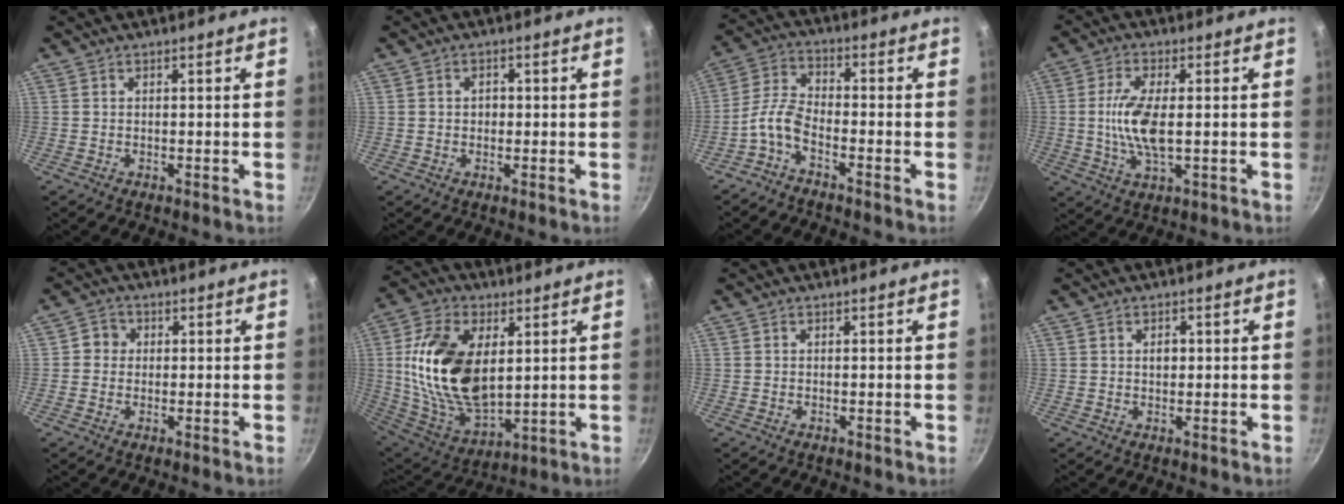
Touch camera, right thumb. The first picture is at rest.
{"total": 2.0, "force": [0.0, 1.7, 1.1], "torque": [-0.010, 0.002, -0.002]}
{"total": 6.0, "force": [-3.5, 2.3, 4.2], "torque": [-0.101, 0.033, -0.084]}
{"total": 9.2, "force": [0.0, 3.6, 8.4], "torque": [-0.171, -0.001, -0.004]}
{"total": 3.0, "force": [0.2, 2.9, 0.9], "torque": [0.007, 0.003, -0.006]}
{"total": 21.1, "force": [3.6, 12.4, 16.7], "torque": [-0.302, -0.014, 0.079]}
{"total": 0.0}
{"total": 2.0, "force": [0.3, 1.4, 1.4], "torque": [-0.012, 0.003, 0.005]}